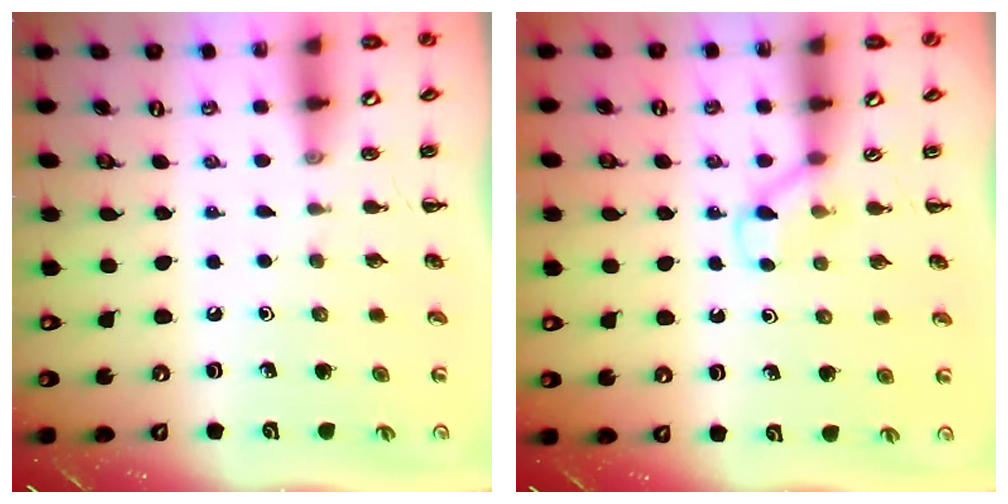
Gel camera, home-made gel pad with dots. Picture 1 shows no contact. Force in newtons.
{"total": 3.5, "press": 3.3, "slide": 1.2}